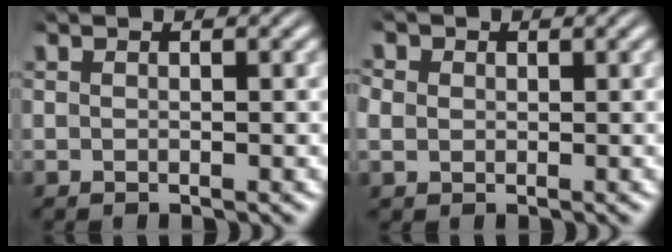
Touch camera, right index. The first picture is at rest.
{"total": 2.5, "force": [0.4, 2.4, 0.7], "torque": [-0.024, -0.007, 0.008]}